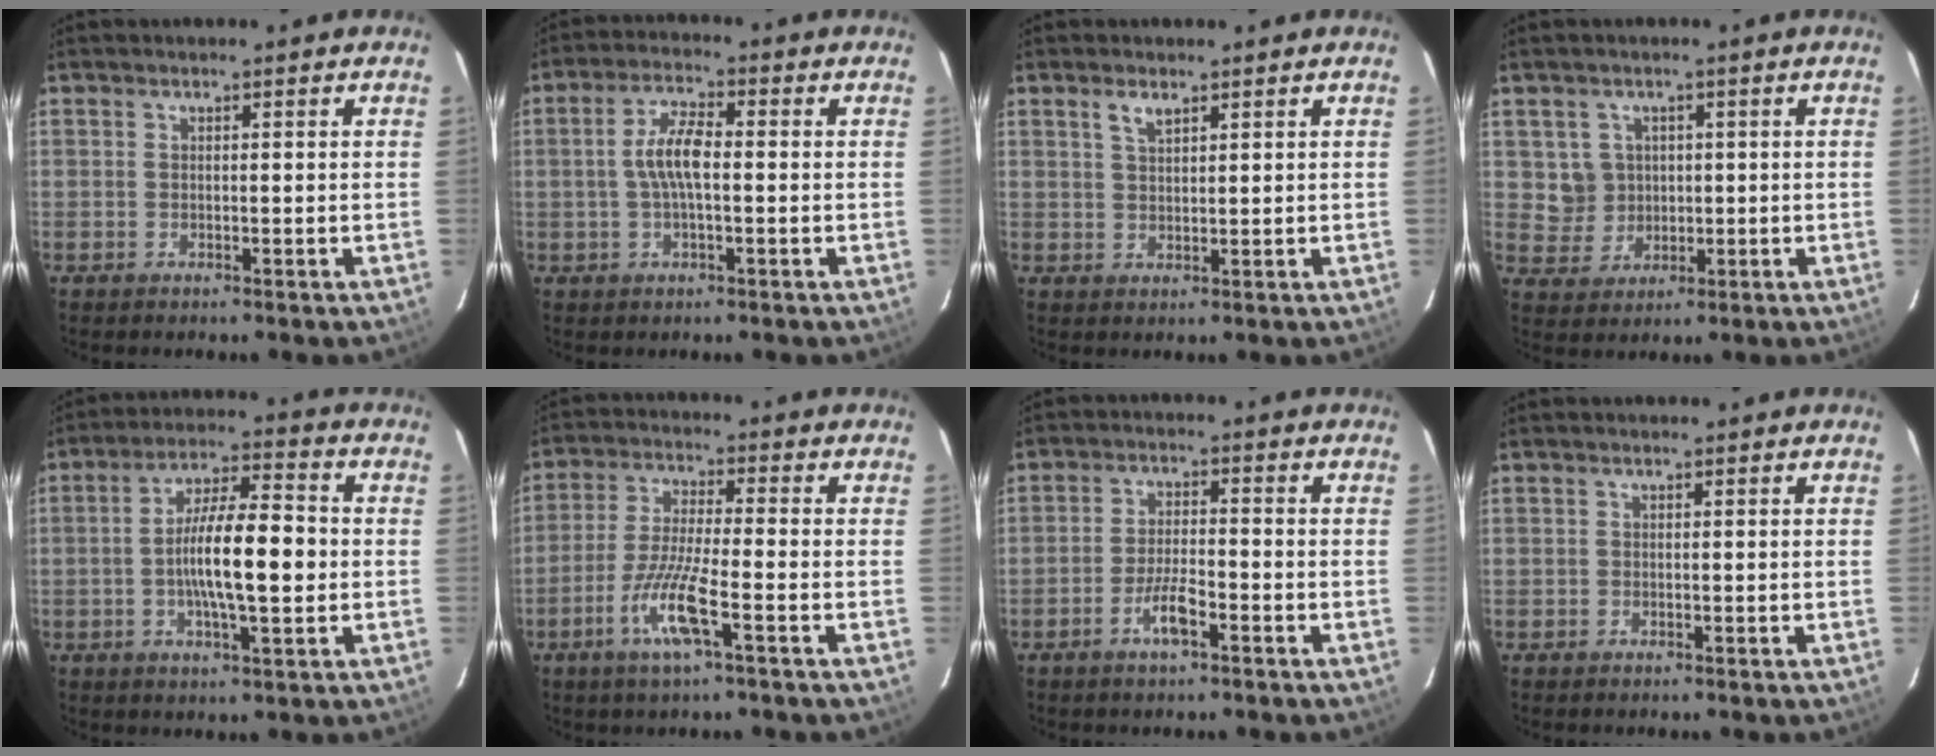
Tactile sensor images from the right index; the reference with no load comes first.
{"total": 6.2, "force": [-0.3, 2.1, 5.9], "torque": [-0.117, 0.011, -0.006]}
{"total": 2.5, "force": [1.6, 1.0, 1.6], "torque": [-0.029, 0.004, 0.031]}
{"total": 5.3, "force": [1.0, 5.1, 0.7], "torque": [-0.016, 0.011, 0.031]}
{"total": 11.8, "force": [-1.3, 2.7, 11.4], "torque": [-0.206, 0.004, -0.023]}
{"total": 9.2, "force": [-4.4, 0.7, 8.1], "torque": [-0.170, -0.008, -0.086]}
{"total": 5.0, "force": [-3.0, 1.1, 3.8], "torque": [-0.082, 0.000, -0.055]}
{"total": 0.0}